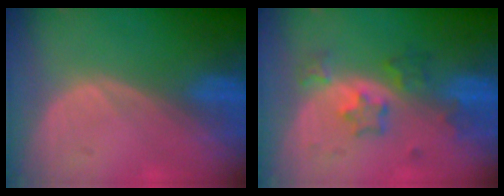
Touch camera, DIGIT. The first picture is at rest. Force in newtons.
{"total": 5.2, "press": 4.9, "slide": 1.5}